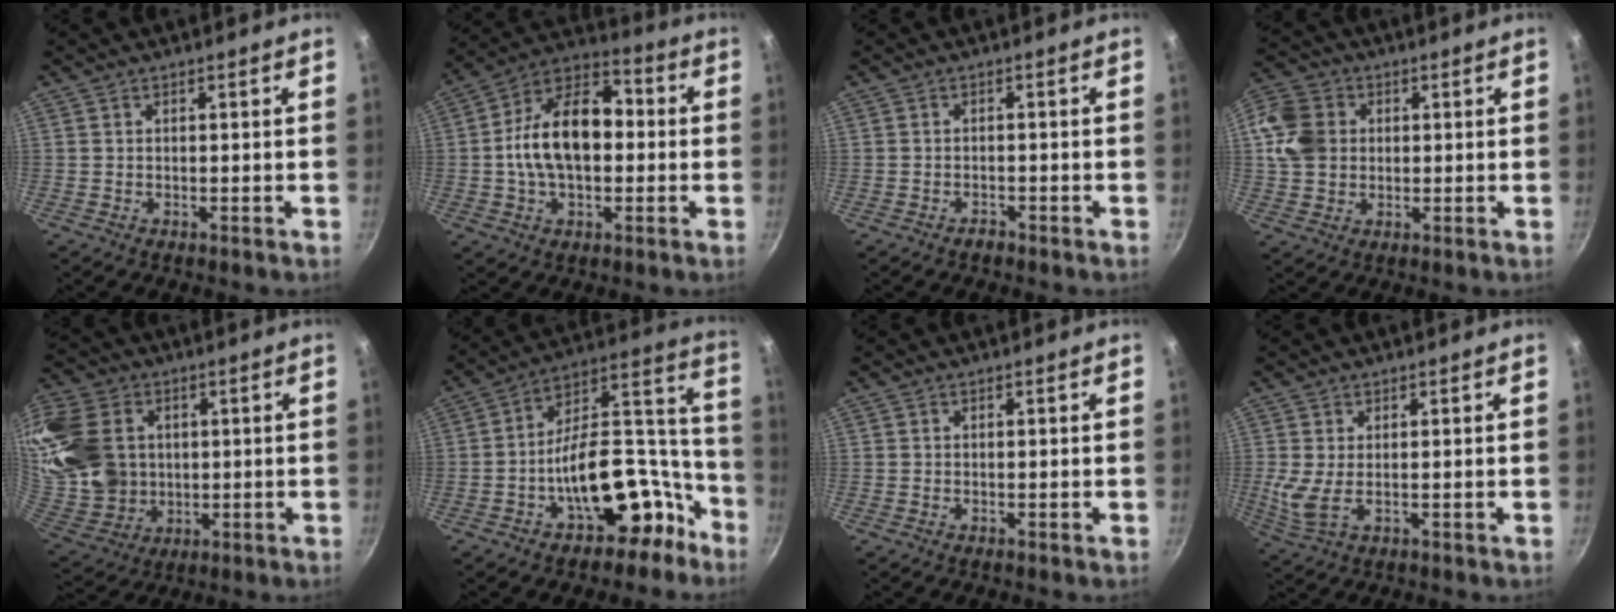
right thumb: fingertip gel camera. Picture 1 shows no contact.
{"total": 17.2, "force": [-0.2, 10.8, 13.4], "torque": [-0.197, 0.039, -0.022]}
{"total": 1.3, "force": [-1.2, 0.6, 0.3], "torque": [-0.003, 0.015, -0.017]}
{"total": 11.1, "force": [1.6, 9.2, 5.9], "torque": [-0.099, 0.008, 0.018]}
{"total": 21.9, "force": [4.2, 17.0, 13.1], "torque": [-0.278, -0.002, 0.094]}
{"total": 20.0, "force": [-9.8, 10.7, 13.8], "torque": [-0.121, 0.117, -0.149]}
{"total": 0.0}
{"total": 4.7, "force": [0.5, 2.1, 4.2], "torque": [-0.088, -0.009, 0.019]}